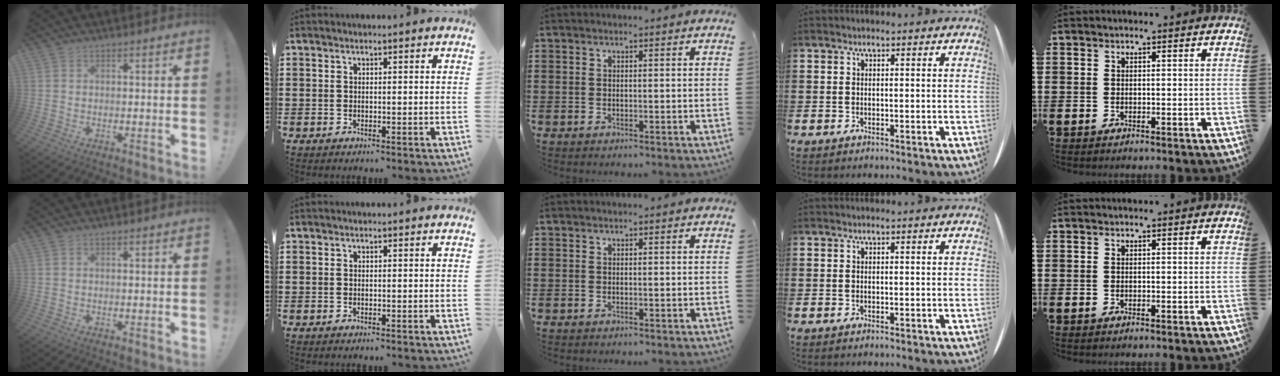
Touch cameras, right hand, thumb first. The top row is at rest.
{}